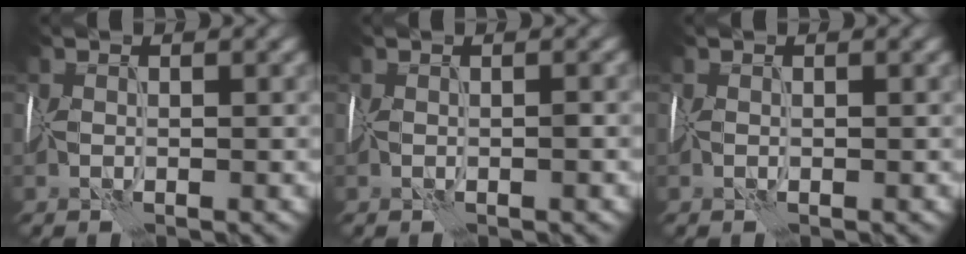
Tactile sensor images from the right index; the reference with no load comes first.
{"total": 0.5, "force": [-0.1, -0.1, 0.5], "torque": [-0.010, 0.001, -0.002]}
{"total": 0.0}